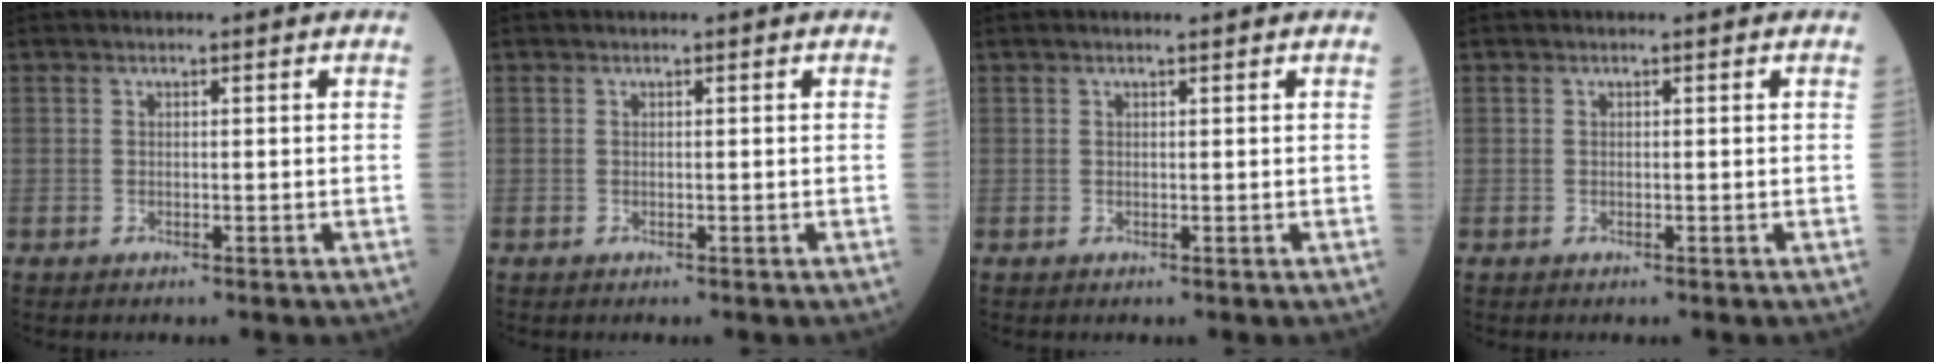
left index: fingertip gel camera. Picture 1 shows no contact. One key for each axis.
{"total": 0.0}
{"total": 0.7, "fx": 0.5, "fy": 0.0, "fz": 0.4, "tx": -0.010, "ty": 0.004, "tz": 0.009}
{"total": 0.0}